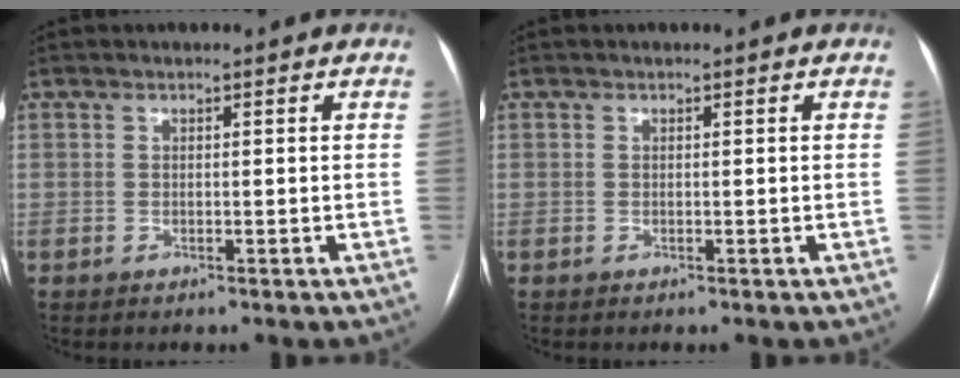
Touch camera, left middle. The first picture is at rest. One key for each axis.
{"total": 0.0}